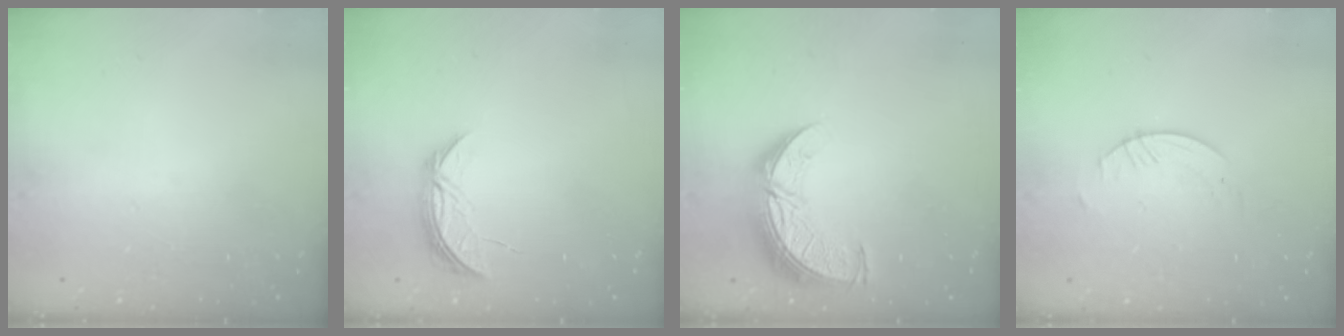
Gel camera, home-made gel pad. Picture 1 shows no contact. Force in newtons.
{"total": 5.4, "press": 5.4, "slide": 0.5}
{"total": 11.2, "press": 11.2, "slide": 0.9}
{"total": 0.8, "press": 0.8, "slide": 0.2}